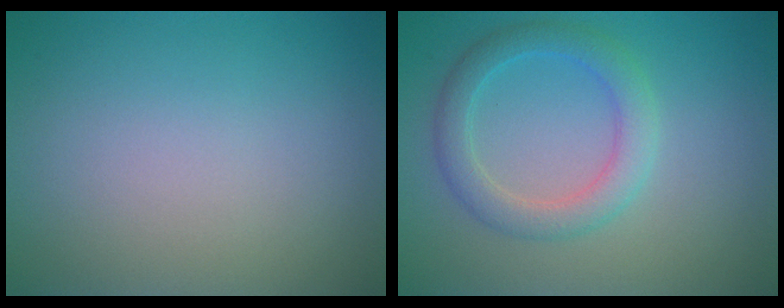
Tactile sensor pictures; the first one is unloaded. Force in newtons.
{"total": 2.2, "press": 2.2, "slide": 0.3}